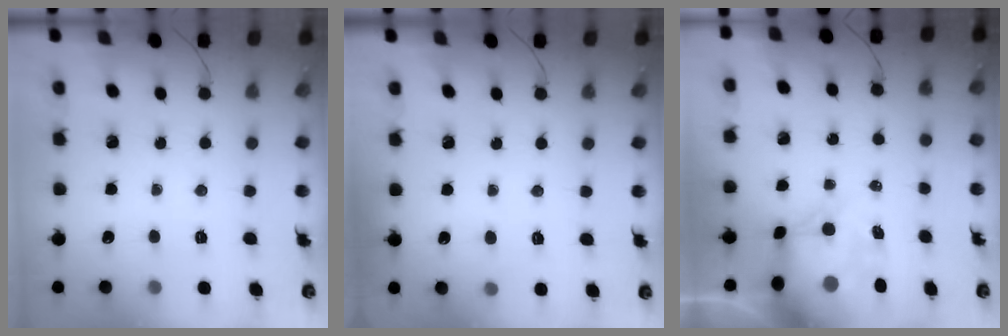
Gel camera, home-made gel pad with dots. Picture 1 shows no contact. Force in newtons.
{"total": 4.1, "press": 3.9, "slide": 1.2}
{"total": 10.8, "press": 10.4, "slide": 2.9}